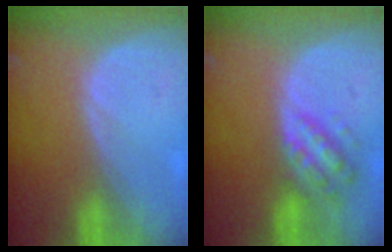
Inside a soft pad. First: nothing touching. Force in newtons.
{"total": 6.3, "press": 5.7, "slide": 2.7}